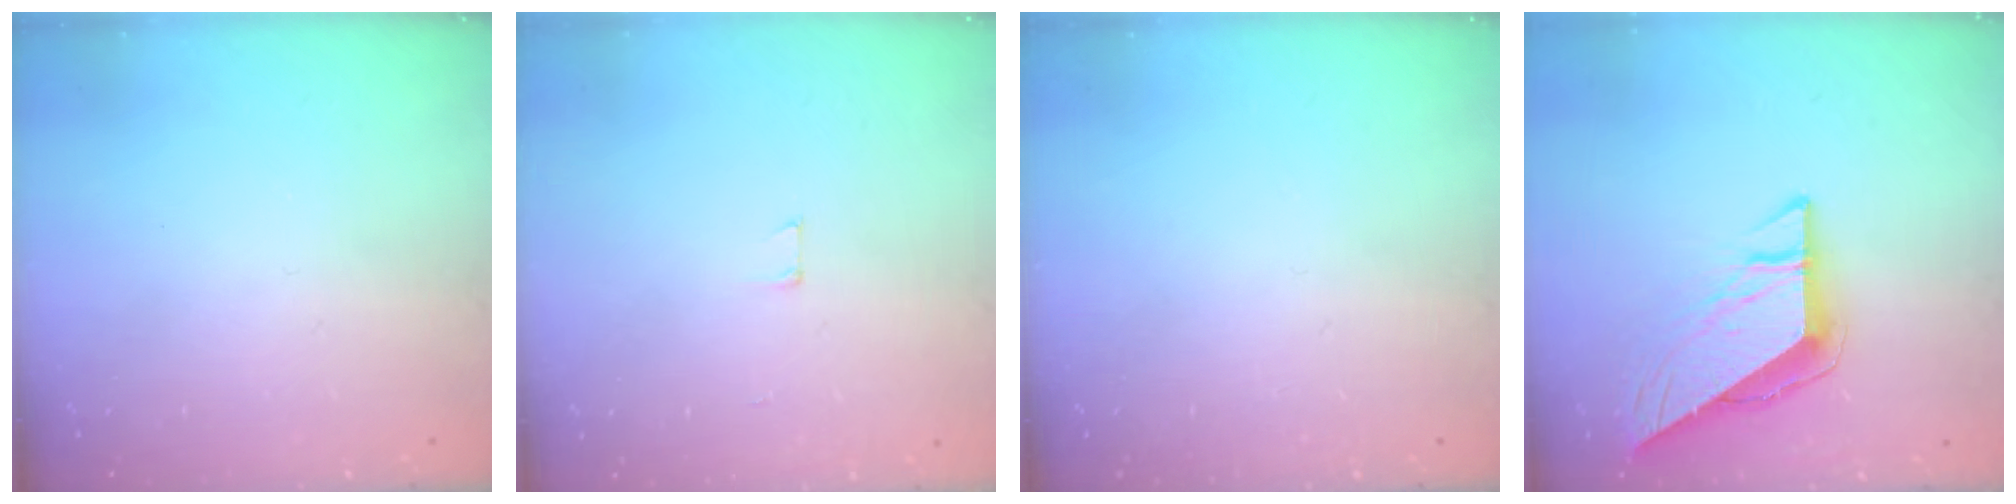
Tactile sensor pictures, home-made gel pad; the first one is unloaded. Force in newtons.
{"total": 2.9, "press": 2.9, "slide": 0.2}
{"total": 0.0}
{"total": 8.8, "press": 8.7, "slide": 0.8}